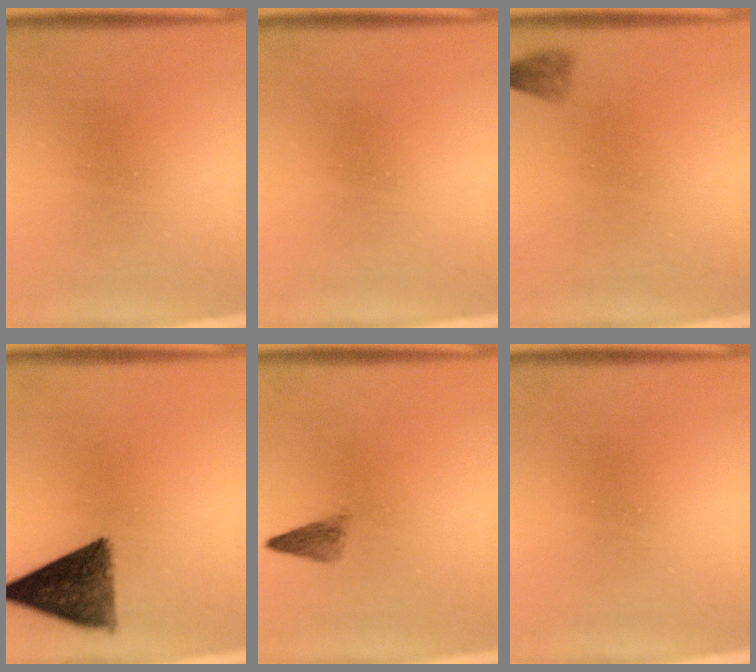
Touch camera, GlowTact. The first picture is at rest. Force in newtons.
{"total": 0.0}
{"total": 2.1}
{"total": 10.4}
{"total": 2.1}
{"total": 0.0}